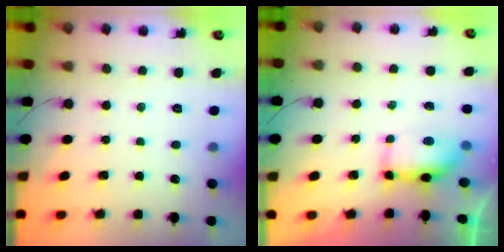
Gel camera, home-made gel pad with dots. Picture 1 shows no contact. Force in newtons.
{"total": 13.3, "press": 8.6, "slide": 10.1}